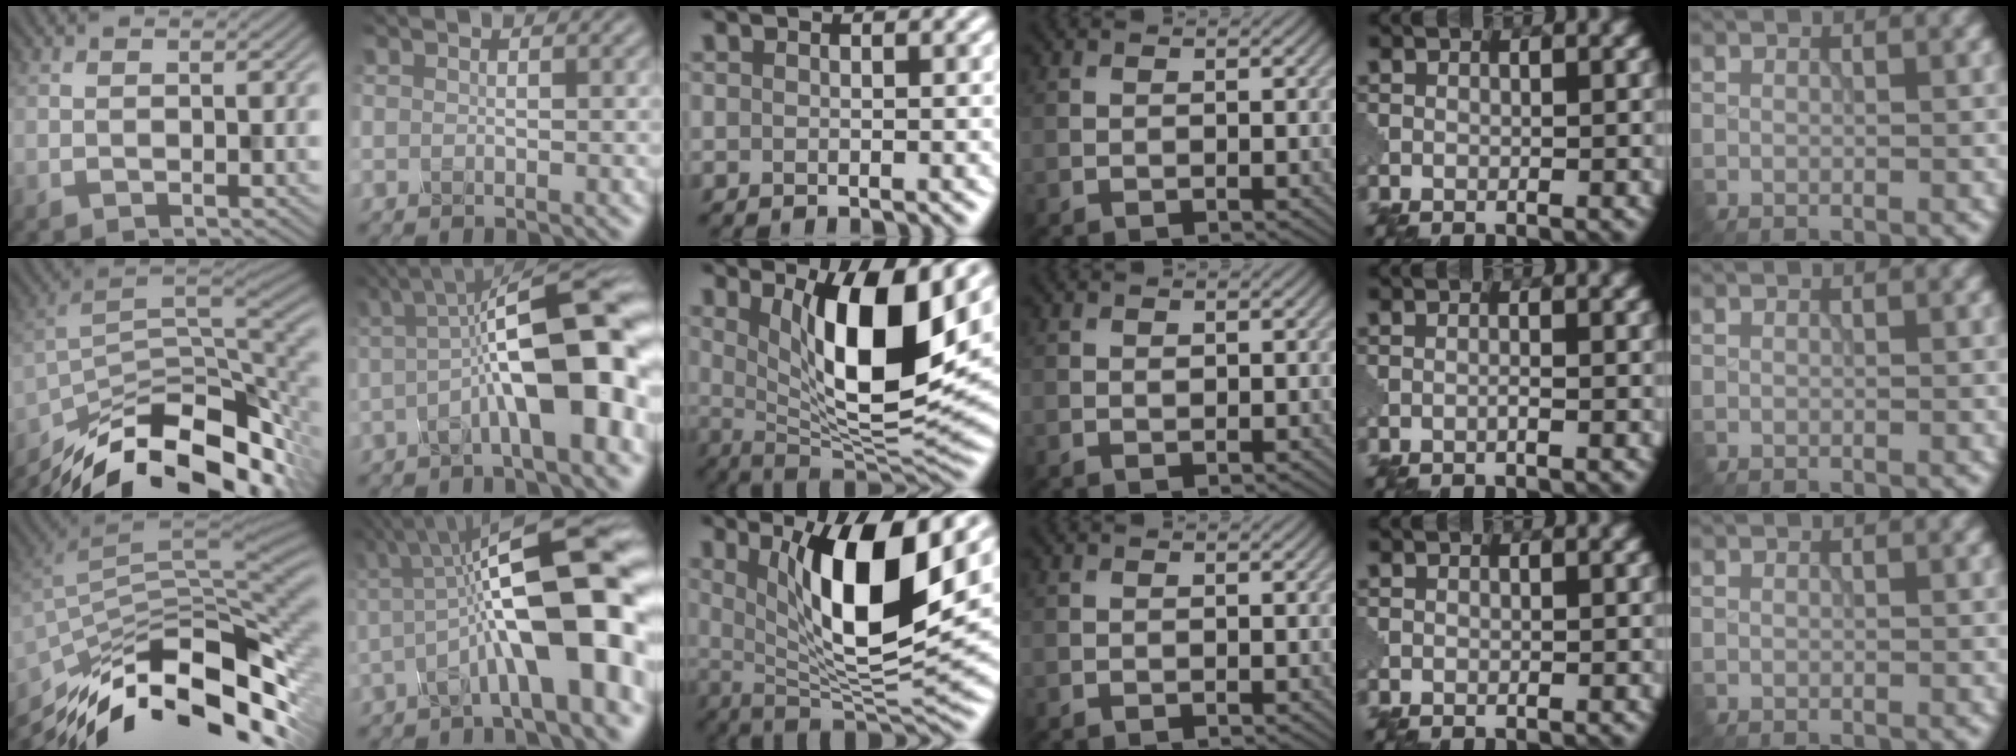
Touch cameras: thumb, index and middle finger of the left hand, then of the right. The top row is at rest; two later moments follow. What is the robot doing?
{"motion": "assemble", "object": "glue stick"}